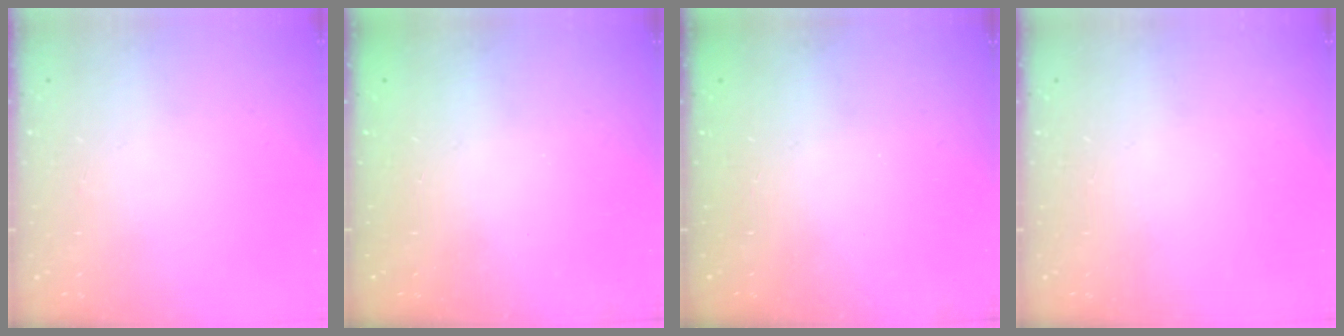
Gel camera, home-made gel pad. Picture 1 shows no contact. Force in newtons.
{"total": 2.6, "press": 2.4, "slide": 0.8}
{"total": 2.3, "press": 2.2, "slide": 0.8}
{"total": 0.0}